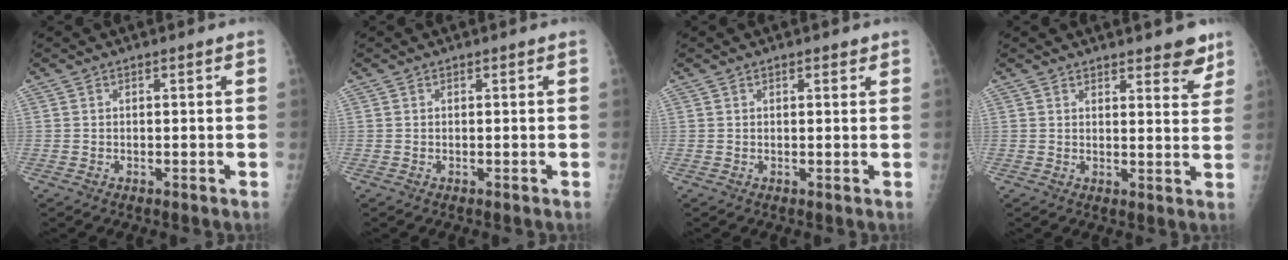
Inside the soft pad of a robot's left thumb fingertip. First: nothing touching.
{"total": 0.0}
{"total": 1.4, "force": [0.9, 0.6, 0.9], "torque": [-0.007, -0.002, 0.009]}
{"total": 4.7, "force": [3.5, 1.5, 2.7], "torque": [-0.015, -0.021, 0.043]}